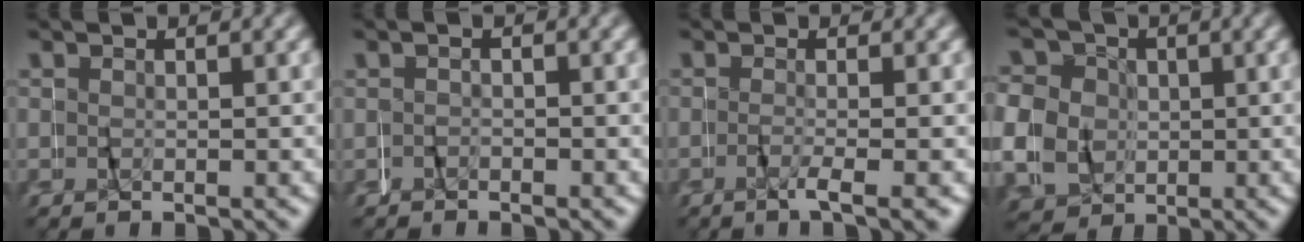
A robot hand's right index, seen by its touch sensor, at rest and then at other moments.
{"total": 0.8, "force": [-0.7, 0.3, -0.3], "torque": [-0.004, 0.001, -0.014]}
{"total": 2.4, "force": [-1.6, -0.2, 1.8], "torque": [-0.040, -0.009, -0.023]}
{"total": 10.2, "force": [1.2, 9.4, 3.9], "torque": [-0.091, -0.010, 0.018]}